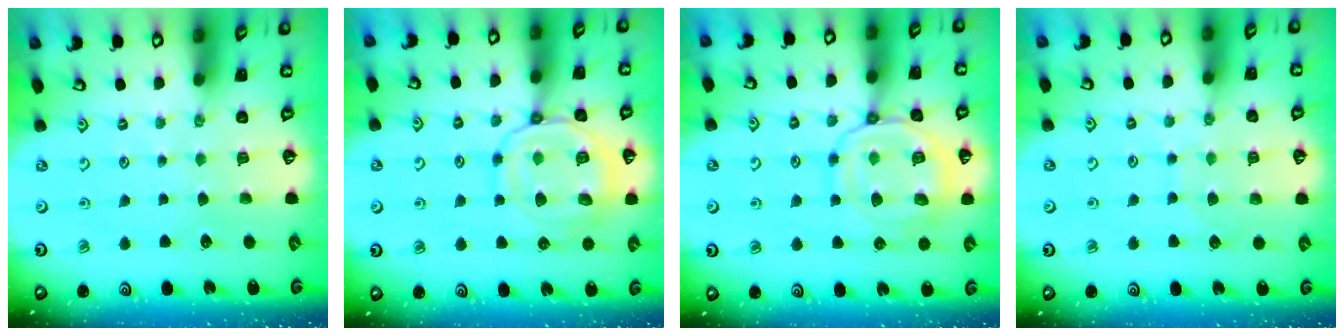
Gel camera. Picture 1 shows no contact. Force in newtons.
{"total": 14.2, "press": 14.2, "slide": 1.3}
{"total": 14.2, "press": 14.2, "slide": 1.3}
{"total": 6.2, "press": 6.2, "slide": 0.5}